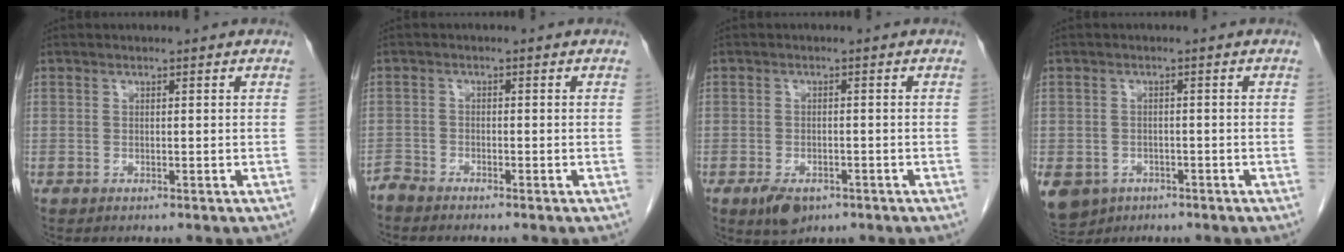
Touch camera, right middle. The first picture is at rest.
{"total": 1.7, "force": [-1.7, -0.1, -0.2], "torque": [0.008, -0.006, -0.035]}
{"total": 4.4, "force": [-2.6, 2.3, 2.7], "torque": [-0.051, -0.005, -0.035]}
{"total": 10.4, "force": [-5.3, 8.2, 3.6], "torque": [-0.106, -0.006, -0.073]}